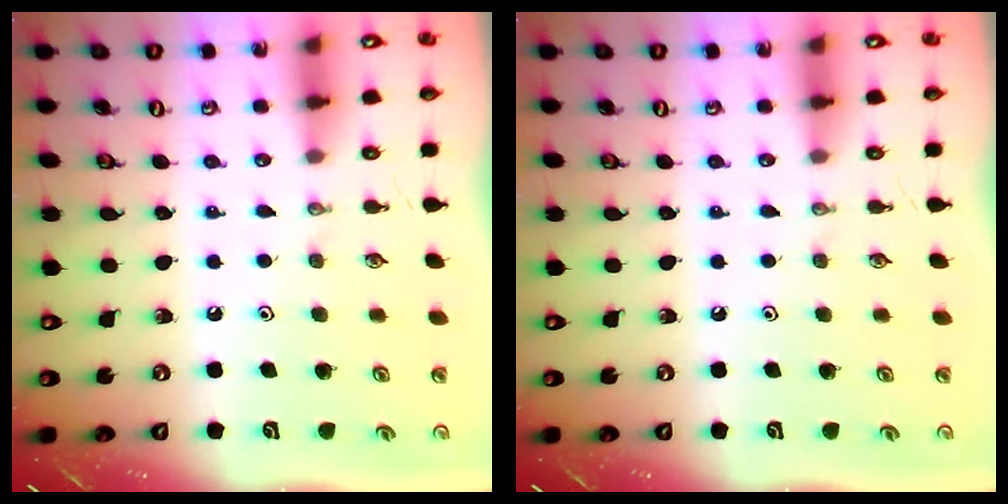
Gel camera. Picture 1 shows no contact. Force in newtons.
{"total": 0.0}